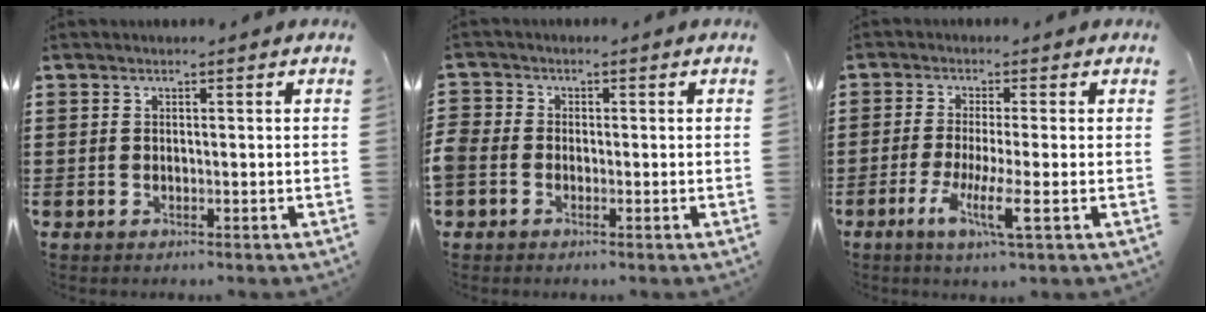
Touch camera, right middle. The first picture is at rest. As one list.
[{"total": 1.9, "force": [-0.9, 1.5, 0.9], "torque": [-0.027, 0.003, -0.020]}, {"total": 6.0, "force": [-2.4, 0.0, 5.5], "torque": [-0.104, -0.016, -0.044]}]